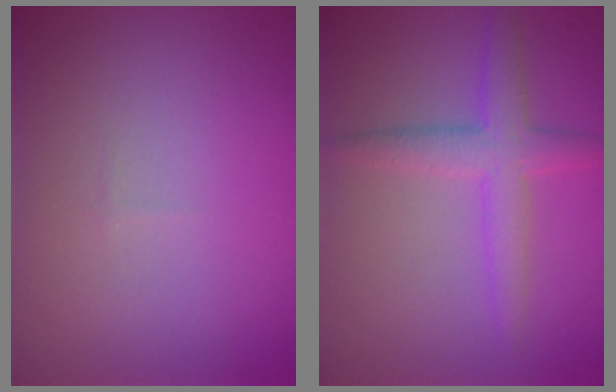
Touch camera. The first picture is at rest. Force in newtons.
{"total": 3.3, "press": 3.3, "slide": 0.1}